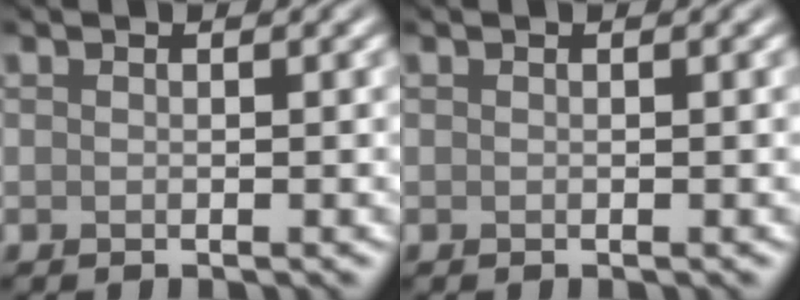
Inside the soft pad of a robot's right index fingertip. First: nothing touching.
{"total": 0.0}